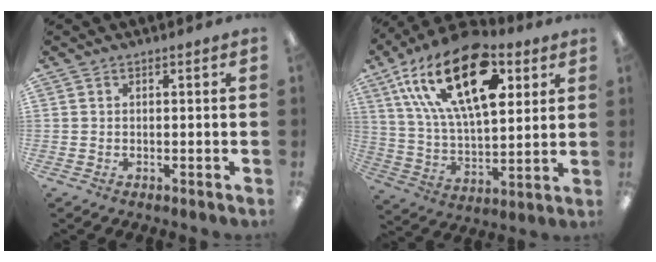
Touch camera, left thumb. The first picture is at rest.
{"total": 25.2, "force": [11.9, 12.7, 18.3], "torque": [-0.326, -0.045, 0.198]}